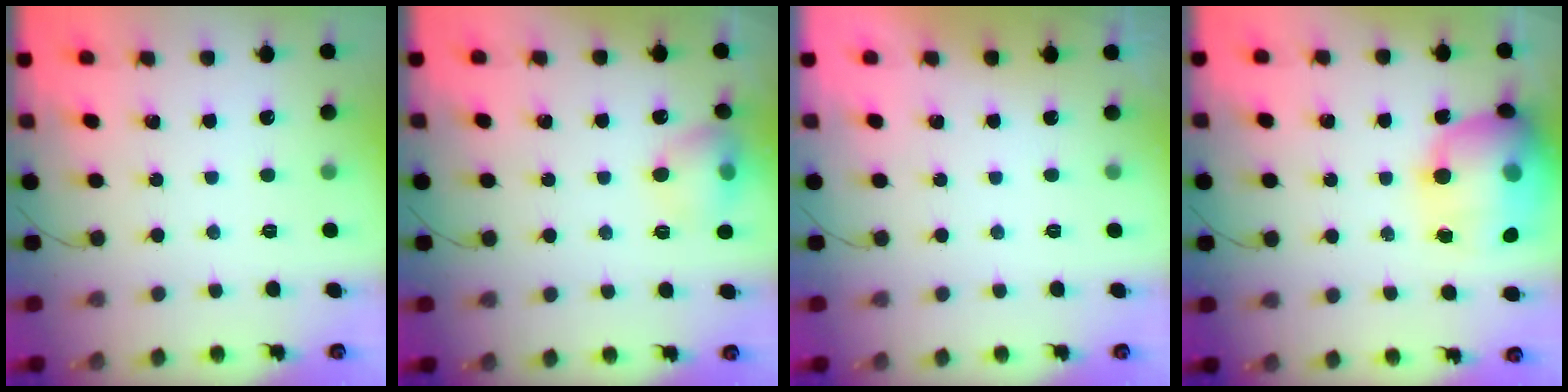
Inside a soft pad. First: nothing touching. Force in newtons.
{"total": 9.4, "press": 9.3, "slide": 1.3}
{"total": 0.0}
{"total": 22.1, "press": 21.7, "slide": 3.9}